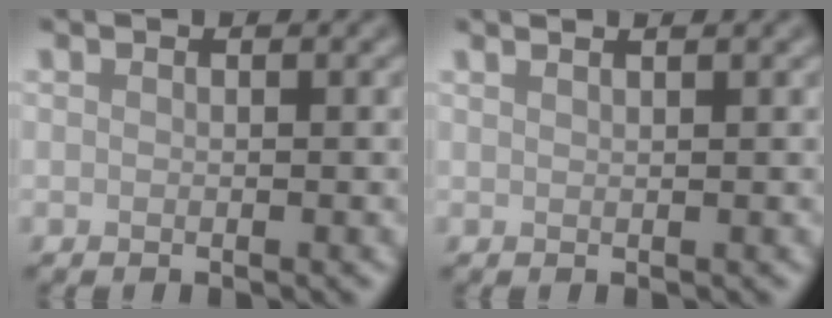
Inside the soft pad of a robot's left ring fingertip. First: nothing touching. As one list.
[{"total": 2.1, "force": [1.5, 0.8, 1.2], "torque": [0.001, 0.002, -0.002]}]